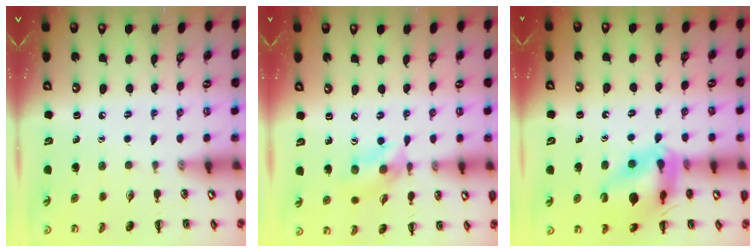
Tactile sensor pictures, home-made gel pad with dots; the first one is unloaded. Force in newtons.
{"total": 8.1, "press": 8.0, "slide": 1.2}
{"total": 15.1, "press": 14.9, "slide": 2.7}